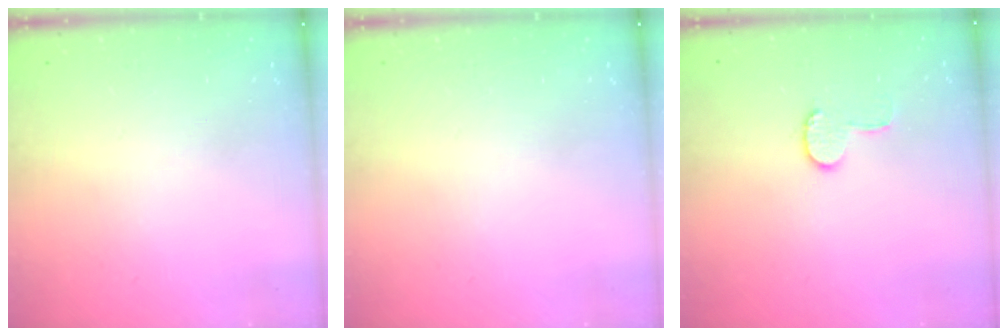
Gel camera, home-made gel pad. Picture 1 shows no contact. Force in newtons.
{"total": 0.0}
{"total": 6.4, "press": 6.4, "slide": 0.6}